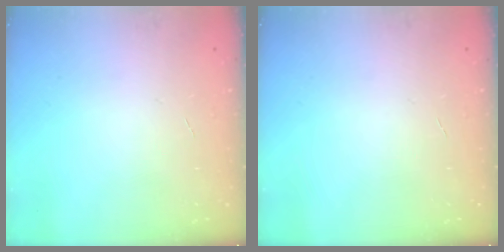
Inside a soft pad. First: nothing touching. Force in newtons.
{"total": 0.0}